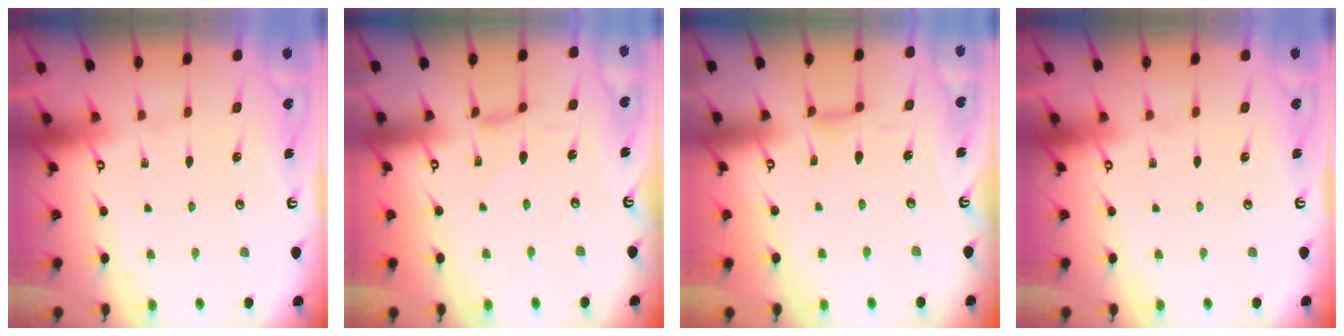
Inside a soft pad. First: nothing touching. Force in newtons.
{"total": 0.0}
{"total": 0.7, "press": 0.6, "slide": 0.4}
{"total": 0.0}